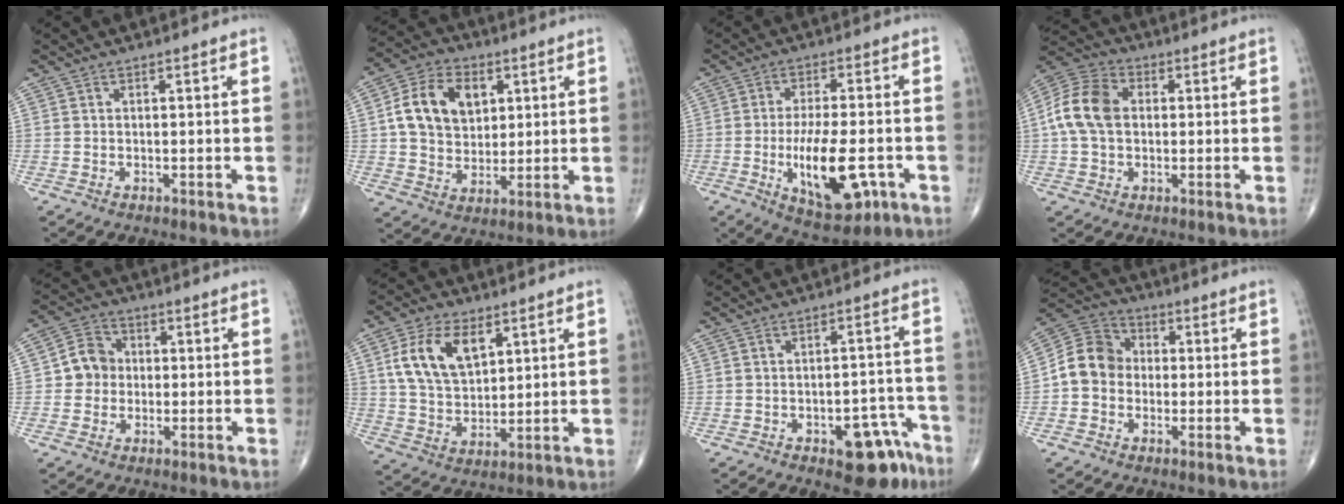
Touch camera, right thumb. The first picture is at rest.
{"total": 13.3, "force": [3.4, 9.7, 8.4], "torque": [-0.117, -0.002, 0.059]}
{"total": 14.4, "force": [-4.0, 6.0, 12.5], "torque": [-0.195, 0.005, -0.051]}
{"total": 11.1, "force": [0.8, 8.0, 7.7], "torque": [-0.149, 0.026, 0.006]}
{"total": 6.2, "force": [-0.1, 5.7, 2.5], "torque": [-0.018, 0.015, -0.013]}
{"total": 12.4, "force": [4.8, 7.5, 8.7], "torque": [-0.147, -0.014, 0.097]}
{"total": 10.0, "force": [-5.6, 4.8, 6.7], "torque": [-0.052, 0.047, -0.065]}
{"total": 9.4, "force": [-0.9, 8.1, 4.6], "torque": [-0.067, 0.034, -0.031]}